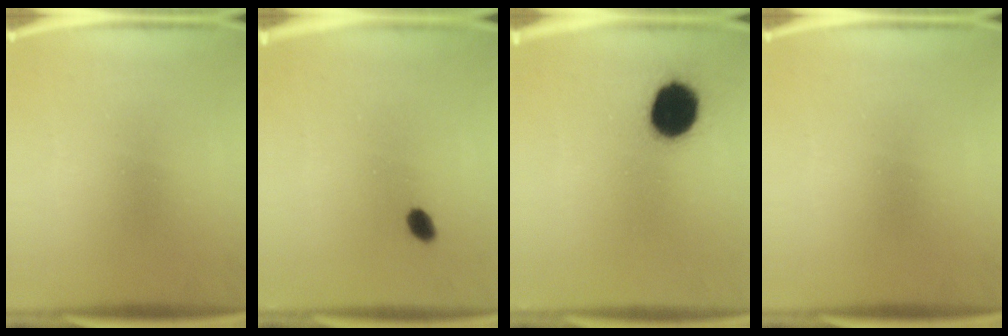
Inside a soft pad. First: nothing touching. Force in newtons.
{"total": 2.4}
{"total": 13.1}
{"total": 0.0}